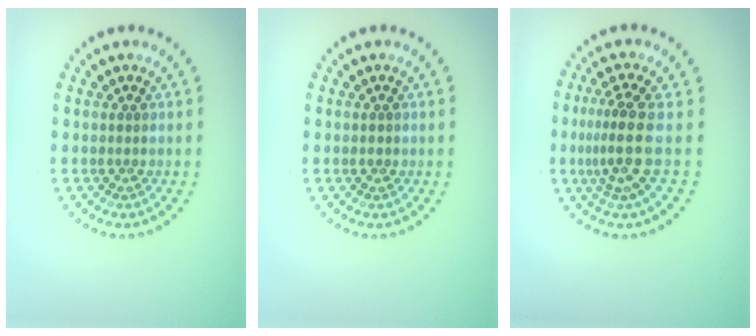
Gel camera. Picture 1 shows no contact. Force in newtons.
{"total": 0.7, "press": 0.7, "slide": 0.0}
{"total": 3.5, "press": 2.7, "slide": 2.3}